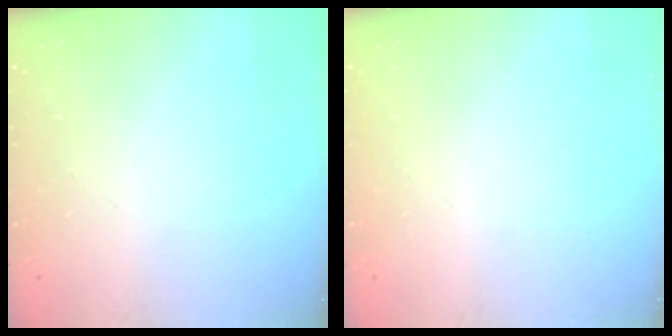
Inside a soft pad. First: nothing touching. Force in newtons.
{"total": 0.0}